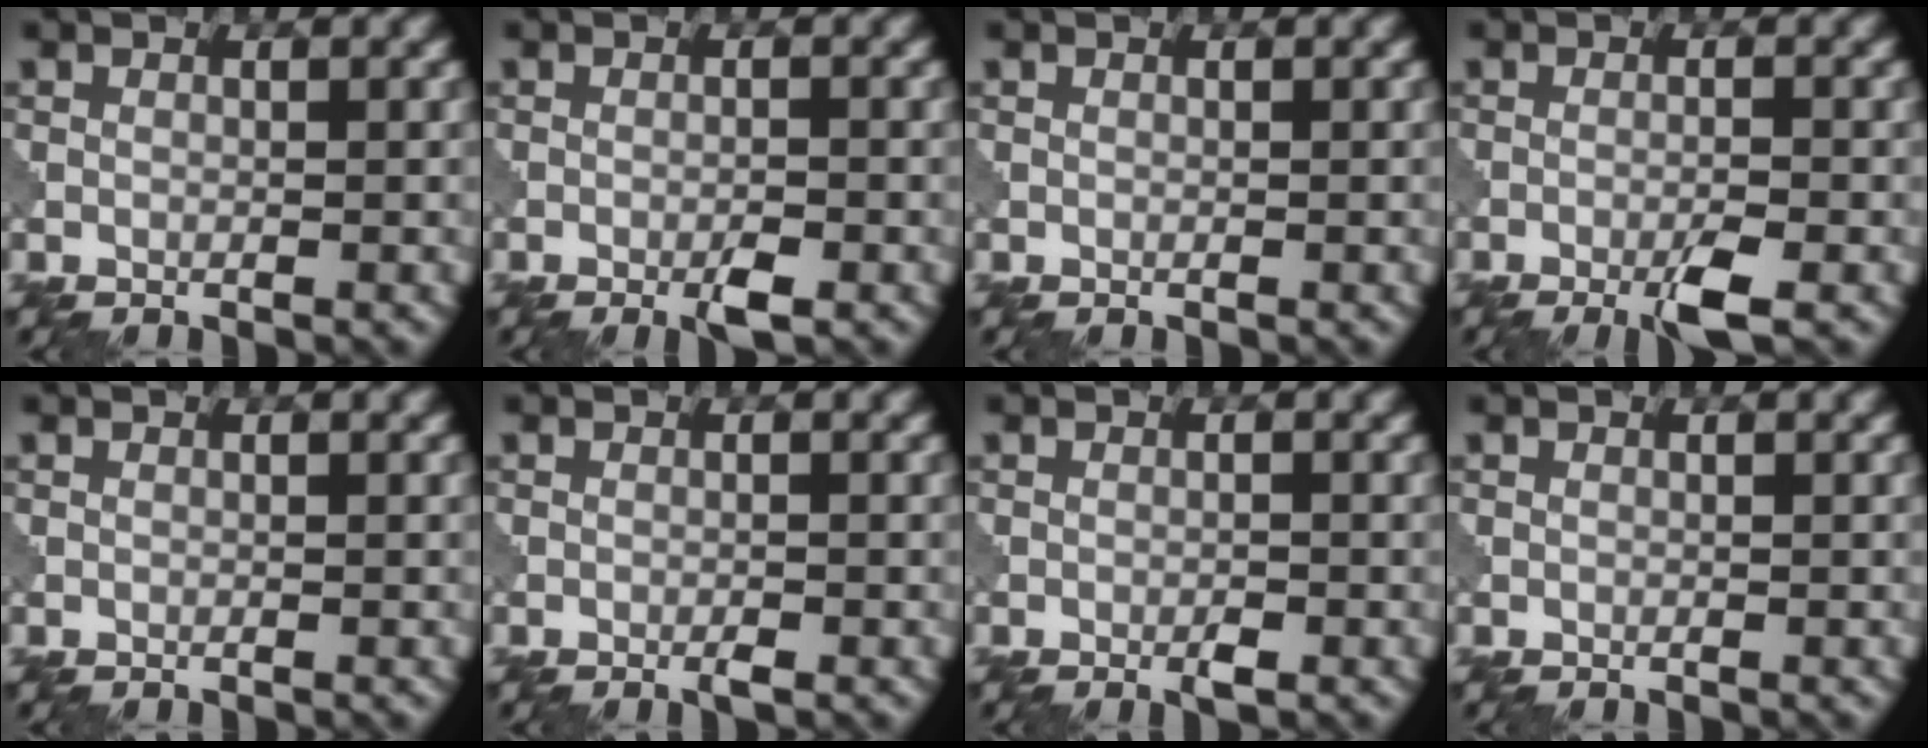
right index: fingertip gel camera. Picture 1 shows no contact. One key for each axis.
{"total": 1.9, "fx": -1.0, "fy": 0.3, "fz": 1.5, "tx": -0.025, "ty": 0.000, "tz": -0.019}
{"total": 0.0}
{"total": 2.9, "fx": -1.6, "fy": 0.2, "fz": 2.4, "tx": -0.042, "ty": 0.002, "tz": -0.034}
{"total": 0.0}
{"total": 0.8, "fx": -0.5, "fy": 0.1, "fz": 0.7, "tx": -0.013, "ty": -0.001, "tz": -0.010}
{"total": 1.1, "fx": -0.5, "fy": 0.3, "fz": 0.9, "tx": -0.017, "ty": -0.001, "tz": -0.010}
{"total": 0.0}